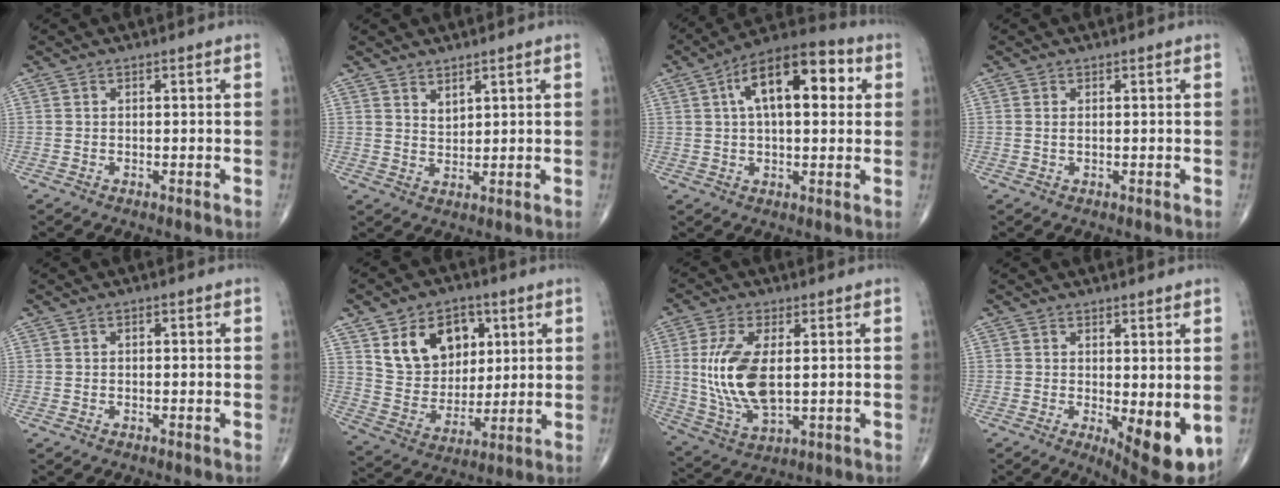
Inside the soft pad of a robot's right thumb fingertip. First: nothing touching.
{"total": 2.5, "force": [2.0, 1.1, 1.1], "torque": [-0.013, -0.020, 0.041]}
{"total": 15.9, "force": [4.3, 7.5, 13.3], "torque": [-0.191, 0.026, 0.060]}
{"total": 0.6, "force": [0.2, 0.2, 0.5], "torque": [-0.014, 0.000, 0.005]}
{"total": 0.6, "force": [0.1, 0.3, 0.4], "torque": [-0.006, 0.001, 0.000]}
{"total": 14.9, "force": [5.8, 10.9, 8.4], "torque": [-0.095, -0.024, 0.113]}
{"total": 13.4, "force": [1.1, 6.3, 11.8], "torque": [-0.246, -0.013, 0.033]}
{"total": 9.0, "force": [-1.2, 3.2, 8.3], "torque": [-0.106, -0.023, -0.006]}